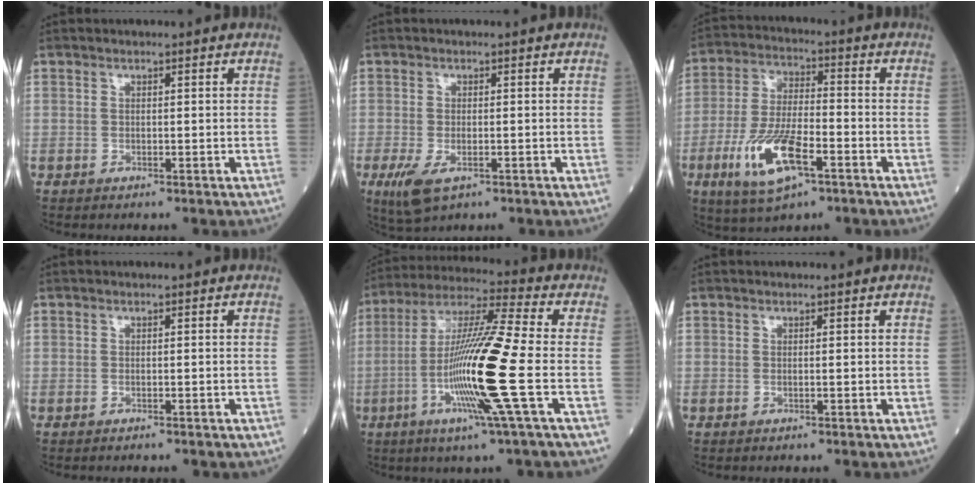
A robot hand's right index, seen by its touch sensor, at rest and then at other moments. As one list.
[{"total": 5.1, "force": [-2.3, 2.1, 4.0], "torque": [-0.086, -0.014, -0.033]}, {"total": 12.3, "force": [-5.4, 3.5, 10.5], "torque": [-0.217, -0.014, -0.098]}, {"total": 1.5, "force": [-1.3, 0.3, 0.6], "torque": [-0.011, -0.004, -0.013]}, {"total": 16.3, "force": [-3.9, -1.3, 15.7], "torque": [-0.305, -0.013, -0.086]}, {"total": 0.0}]